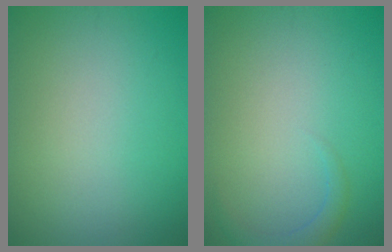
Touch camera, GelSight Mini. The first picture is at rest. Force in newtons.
{"total": 1.5, "press": 1.5, "slide": 0.1}